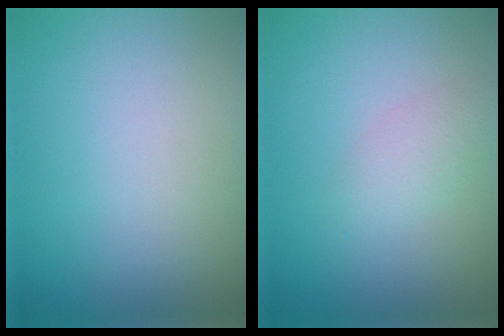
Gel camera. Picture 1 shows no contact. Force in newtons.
{"total": 1.8, "press": 1.8, "slide": 0.1}